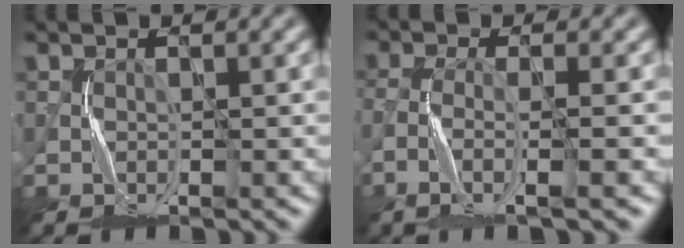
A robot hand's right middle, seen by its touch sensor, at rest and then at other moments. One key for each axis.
{"total": 3.4, "fx": -2.2, "fy": 0.4, "fz": 2.6, "tx": -0.046, "ty": -0.003, "tz": -0.055}